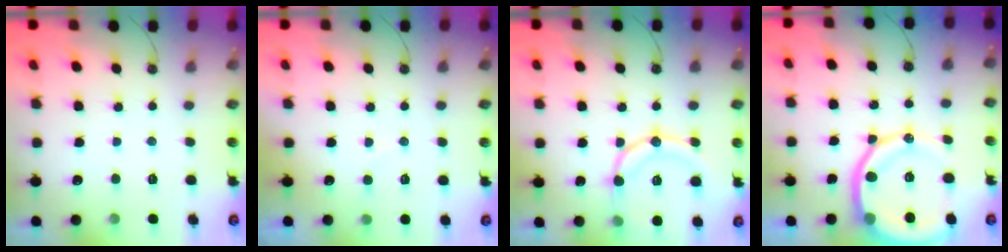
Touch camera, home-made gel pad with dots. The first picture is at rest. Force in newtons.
{"total": 5.3, "press": 5.3, "slide": 0.4}
{"total": 15.7, "press": 15.3, "slide": 3.3}
{"total": 17.5, "press": 17.3, "slide": 2.0}